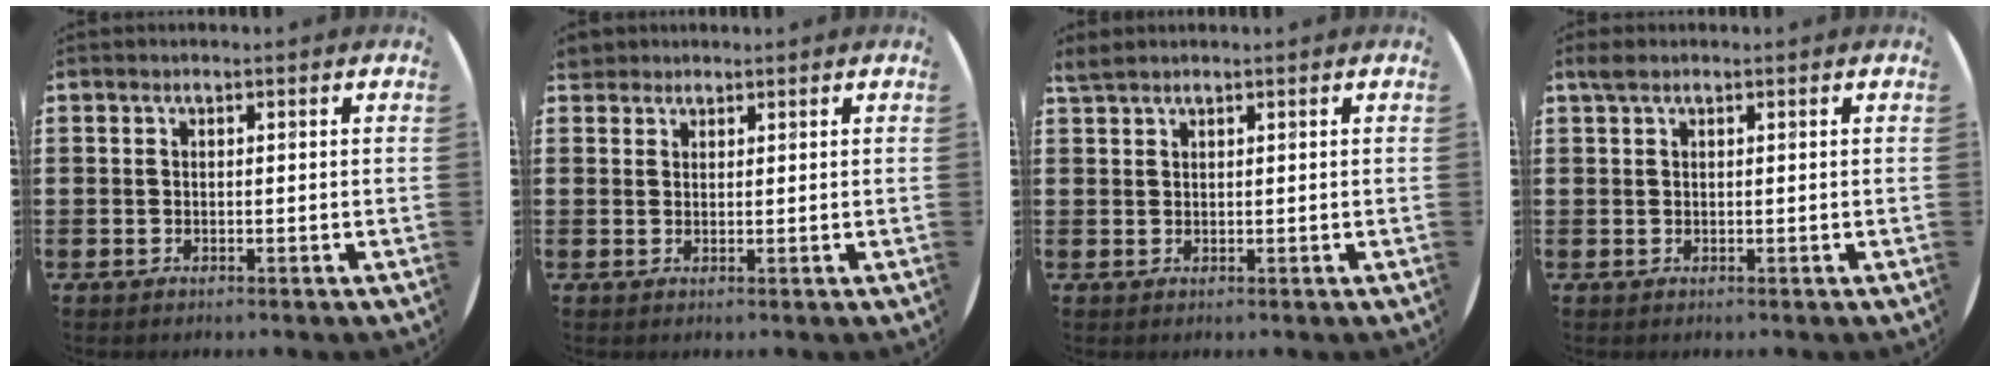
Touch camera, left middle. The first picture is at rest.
{"total": 1.8, "force": [1.6, 0.7, -0.1], "torque": [-0.002, 0.006, 0.033]}
{"total": 1.2, "force": [1.2, 0.1, 0.2], "torque": [-0.005, 0.002, 0.024]}
{"total": 1.0, "force": [0.7, 0.3, 0.5], "torque": [-0.011, 0.004, 0.013]}